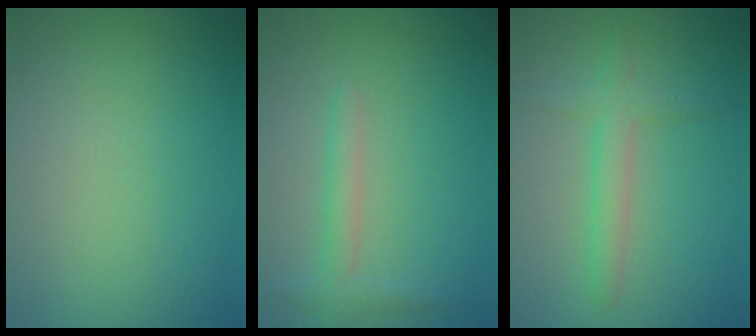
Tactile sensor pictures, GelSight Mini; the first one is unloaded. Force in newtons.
{"total": 1.9, "press": 1.9, "slide": 0.0}
{"total": 2.4, "press": 2.4, "slide": 0.1}